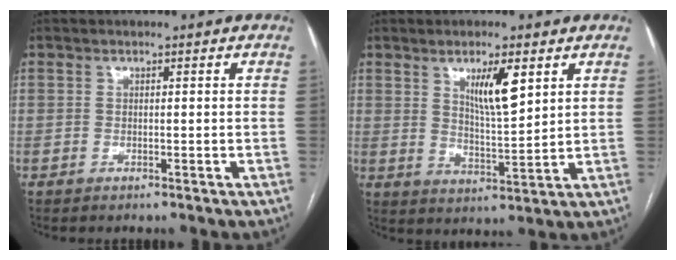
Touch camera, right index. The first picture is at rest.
{"total": 7.2, "force": [3.4, 1.3, 6.2], "torque": [-0.110, -0.009, 0.062]}